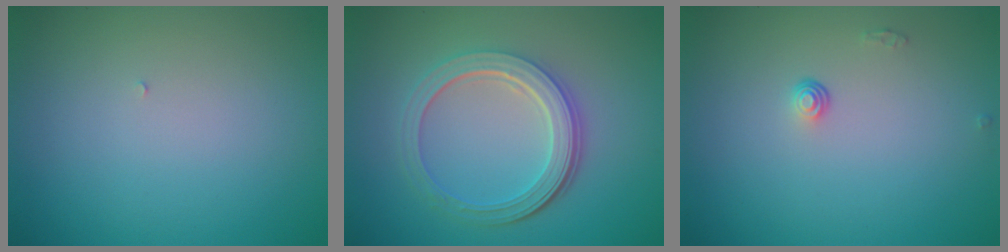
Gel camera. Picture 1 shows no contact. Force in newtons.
{"total": 5.0, "press": 3.8, "slide": 3.2}
{"total": 0.8, "press": 0.5, "slide": 0.6}